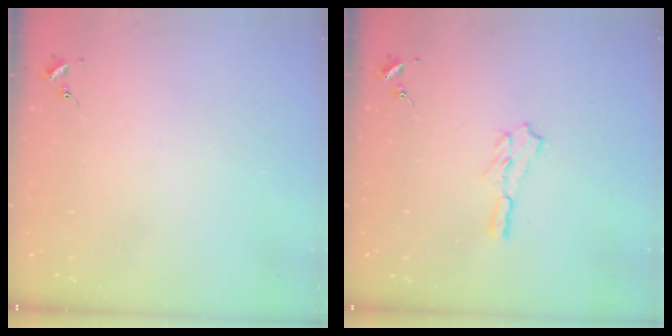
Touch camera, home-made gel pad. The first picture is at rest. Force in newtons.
{"total": 4.7, "press": 4.6, "slide": 0.5}